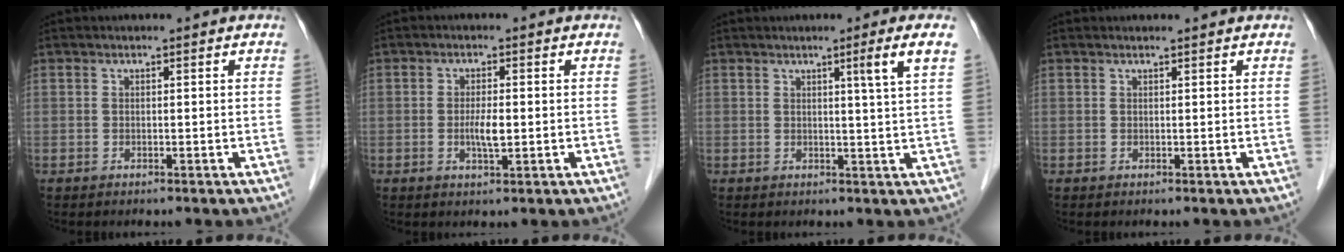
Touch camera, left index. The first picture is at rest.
{"total": 3.1, "force": [-0.4, 0.7, 2.9], "torque": [-0.059, -0.003, -0.005]}
{"total": 4.0, "force": [1.8, -1.4, 3.3], "torque": [-0.050, -0.012, 0.033]}
{"total": 0.8, "force": [0.8, 0.0, 0.1], "torque": [-0.010, 0.009, 0.014]}